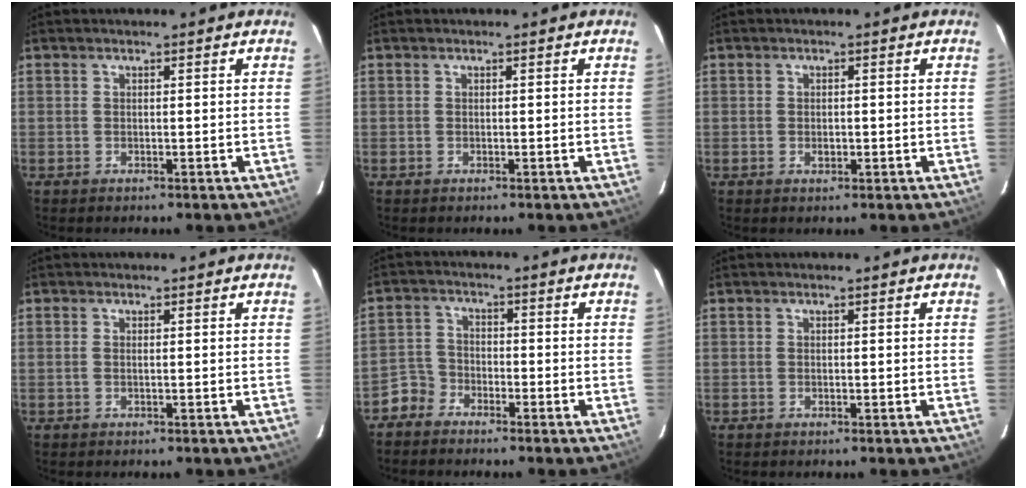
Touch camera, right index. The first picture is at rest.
{"total": 0.0}
{"total": 1.6, "force": [-0.4, 1.1, 1.1], "torque": [-0.018, 0.002, -0.006]}
{"total": 0.6, "force": [0.0, 0.1, 0.6], "torque": [-0.014, 0.001, -0.002]}
{"total": 4.1, "force": [-3.2, 2.5, 0.0], "torque": [-0.002, 0.015, -0.068]}
{"total": 0.0}